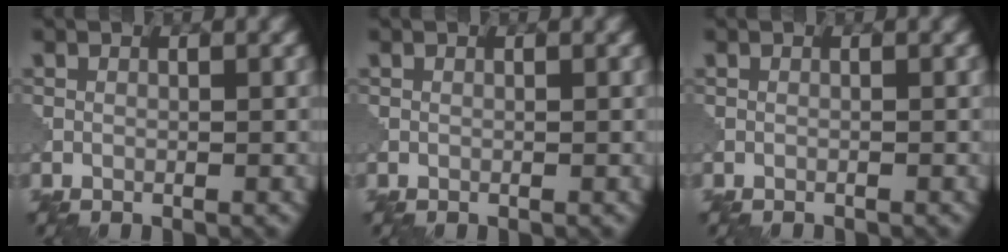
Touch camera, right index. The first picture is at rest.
{"total": 0.0}
{"total": 0.8, "force": [-0.8, 0.1, 0.1], "torque": [0.001, -0.002, -0.013]}